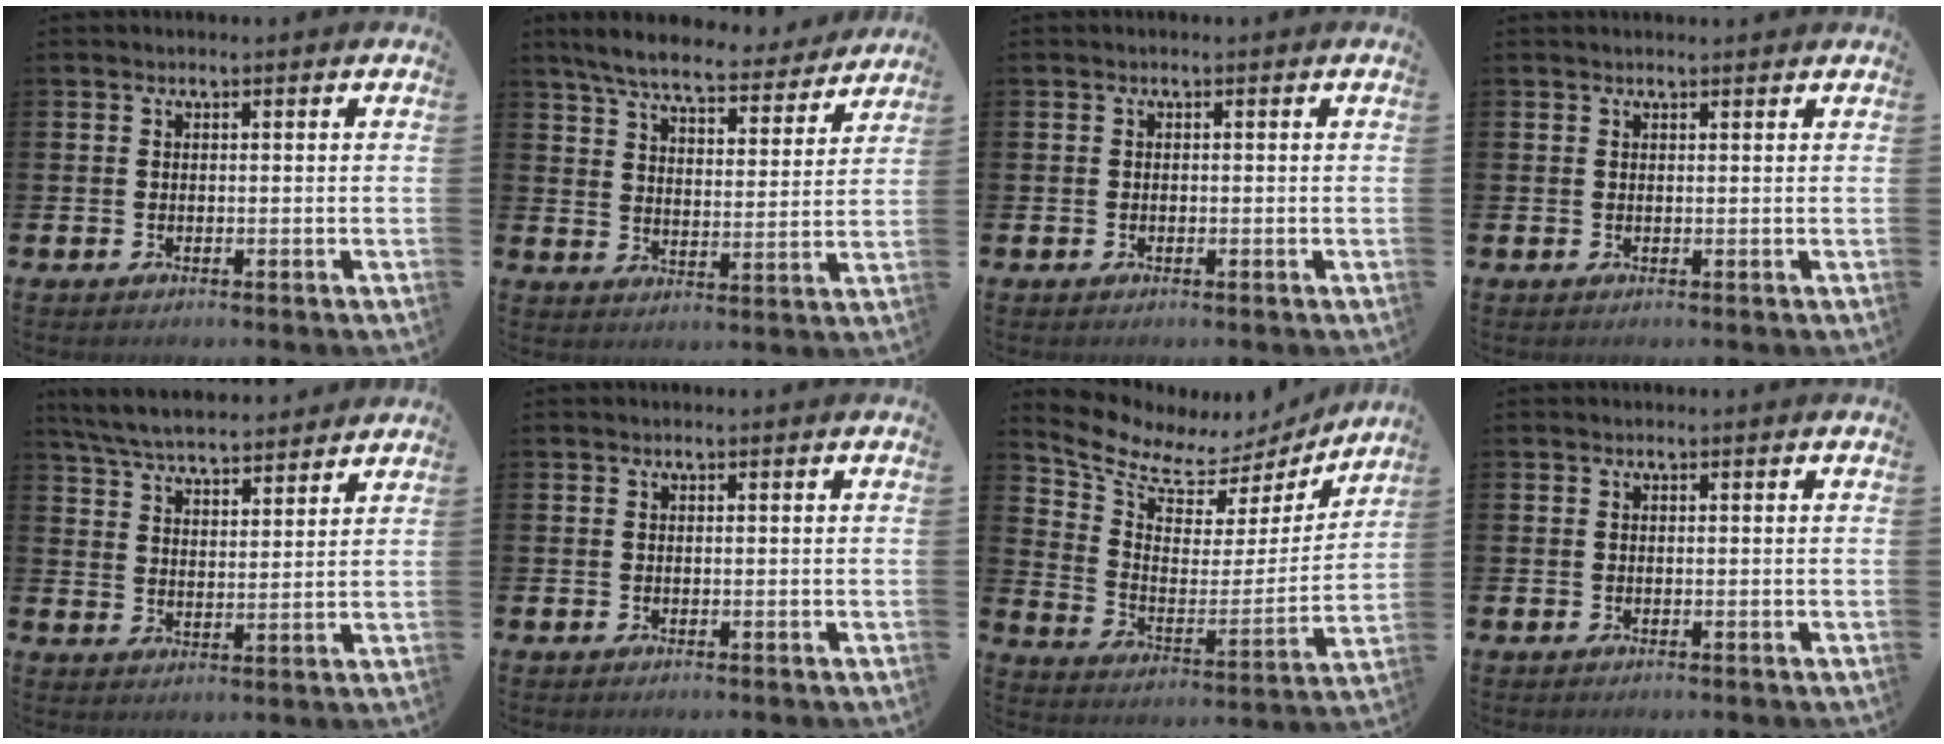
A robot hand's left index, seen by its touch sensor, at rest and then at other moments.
{"total": 7.4, "force": [6.8, 1.2, 2.8], "torque": [-0.076, -0.038, 0.115]}
{"total": 0.0}
{"total": 0.8, "force": [0.7, 0.0, 0.2], "torque": [0.008, -0.004, 0.011]}
{"total": 6.4, "force": [6.2, 0.8, 1.4], "torque": [-0.051, -0.032, 0.111]}
{"total": 0.0}
{"total": 8.4, "force": [7.3, 3.6, 2.0], "torque": [-0.083, -0.052, 0.125]}
{"total": 0.0}